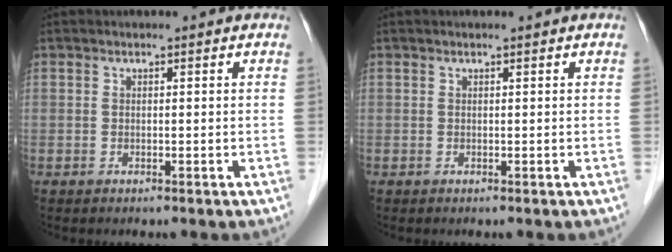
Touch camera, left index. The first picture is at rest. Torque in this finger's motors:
{"motor_torque": [0.10, -0.01, -0.01, -0.01]}